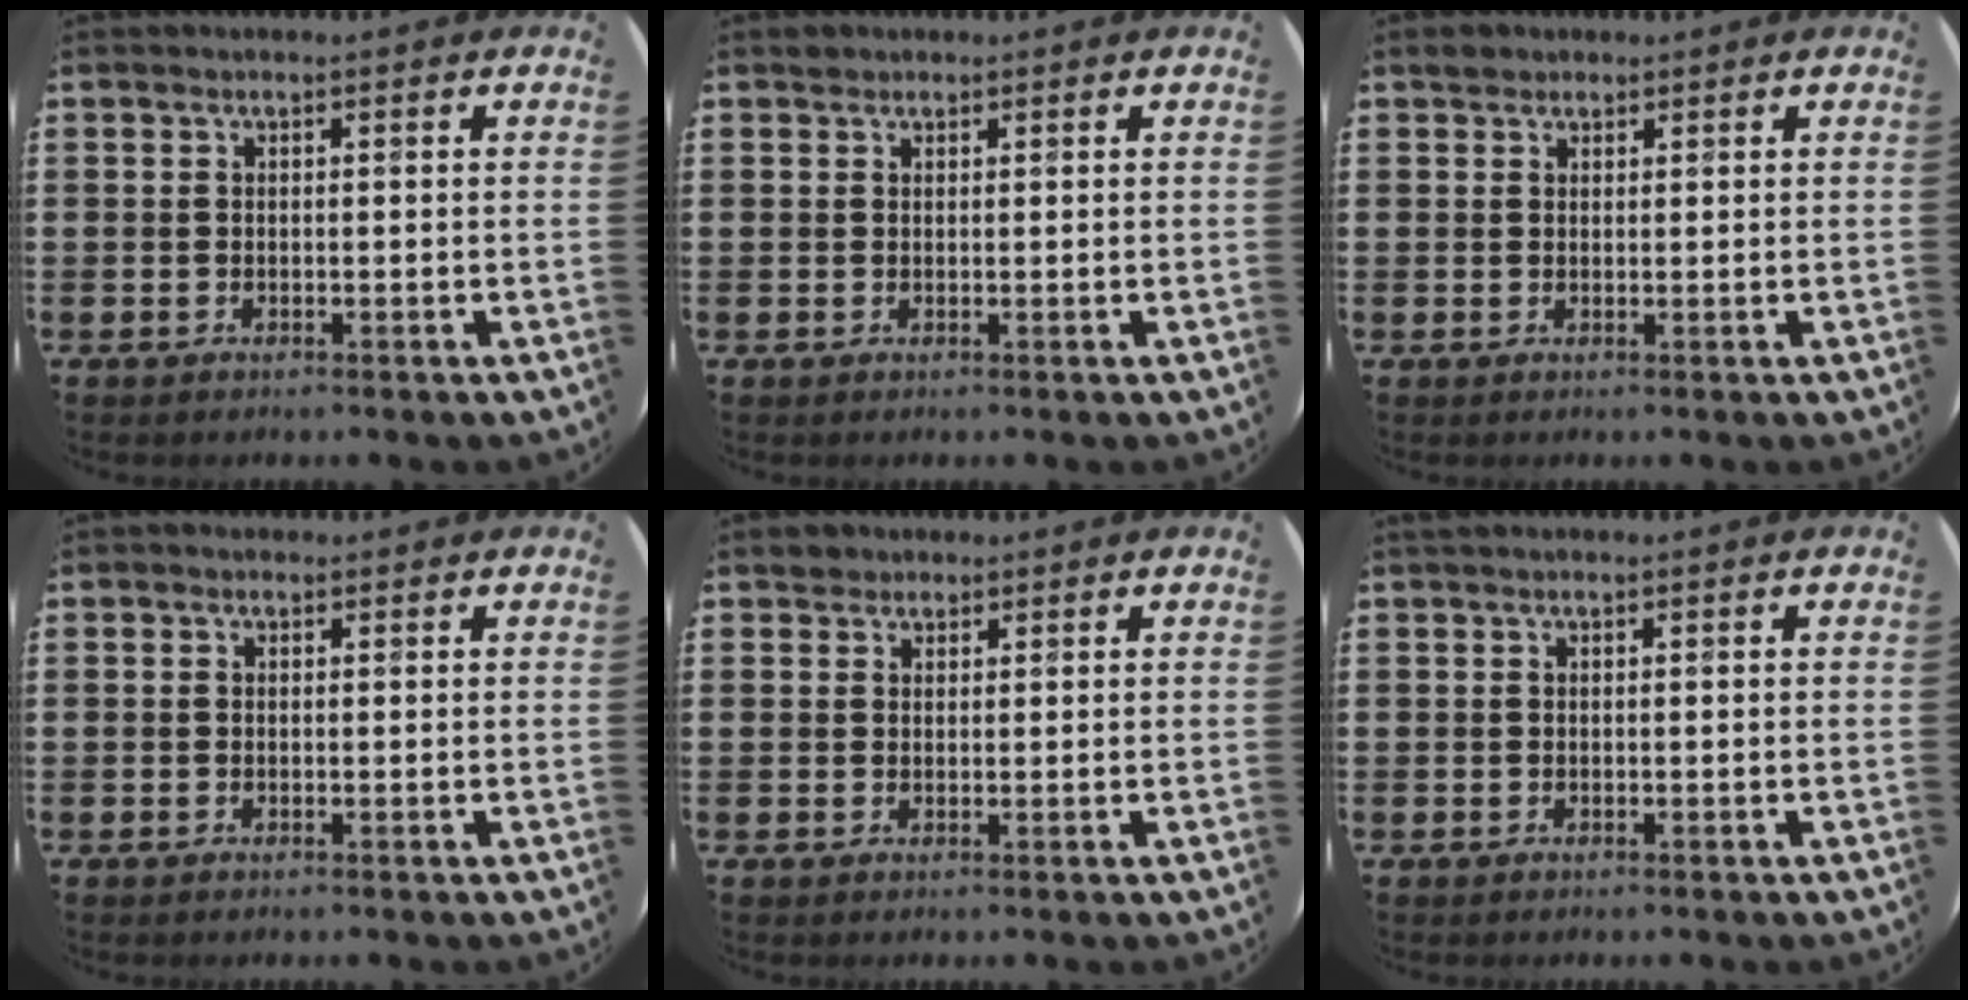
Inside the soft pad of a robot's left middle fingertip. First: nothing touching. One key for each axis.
{"total": 0.6, "fx": 0.5, "fy": 0.3, "fz": 0.0, "tx": 0.009, "ty": 0.000, "tz": 0.008}
{"total": 1.3, "fx": 1.2, "fy": 0.6, "fz": 0.0, "tx": 0.006, "ty": 0.001, "tz": 0.022}
{"total": 0.0}
{"total": 1.5, "fx": 1.3, "fy": 0.7, "fz": 0.0, "tx": 0.007, "ty": 0.001, "tz": 0.025}
{"total": 0.0}